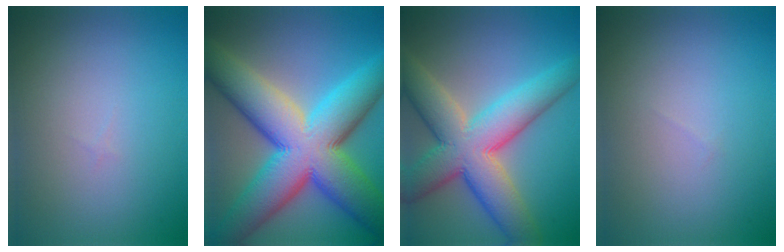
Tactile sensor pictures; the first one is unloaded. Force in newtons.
{"total": 16.4, "press": 16.4, "slide": 0.5}
{"total": 10.6, "press": 10.6, "slide": 0.8}
{"total": 0.0}